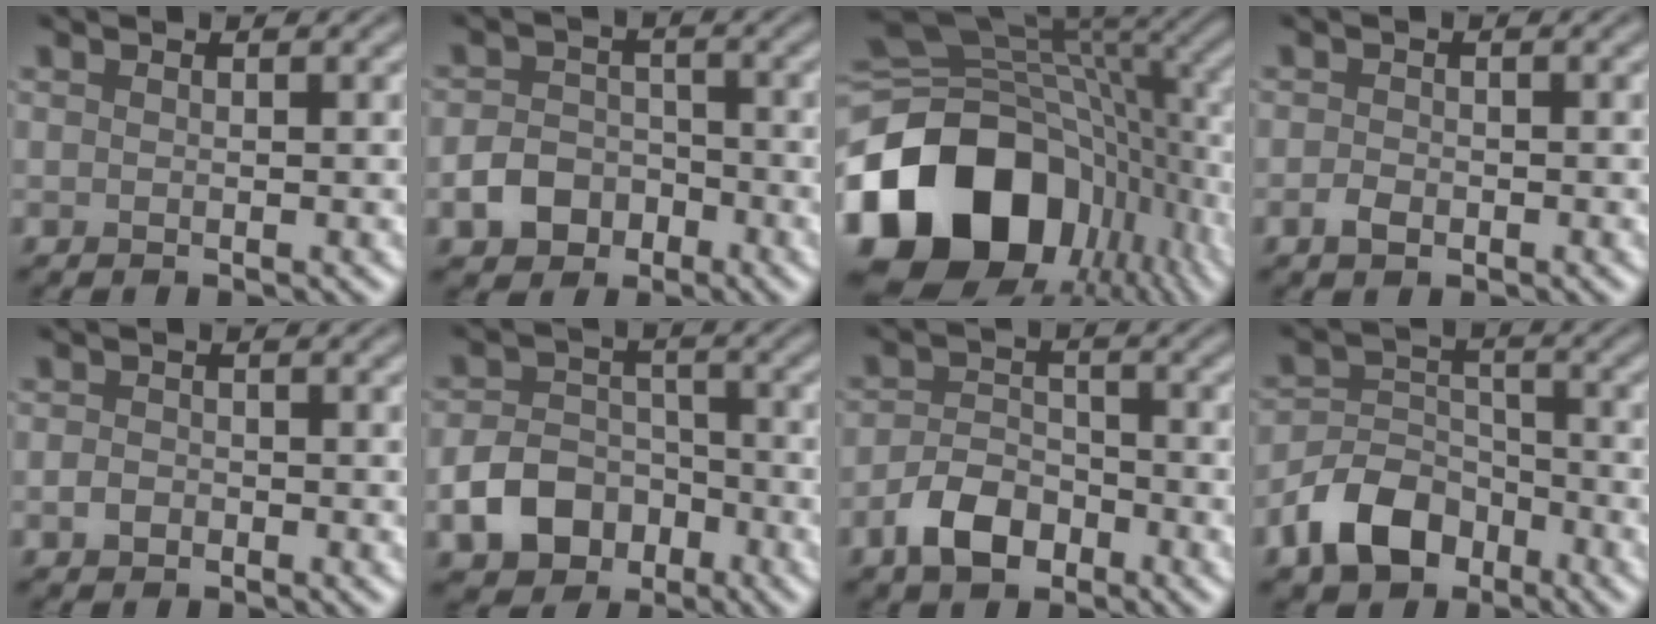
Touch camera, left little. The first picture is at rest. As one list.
[{"total": 3.6, "force": [-1.8, 2.7, 1.5], "torque": [-0.025, 0.000, -0.034]}, {"total": 17.8, "force": [-5.7, 12.7, 11.1], "torque": [-0.231, -0.024, -0.097]}, {"total": 1.4, "force": [-0.7, 0.9, 0.8], "torque": [-0.015, -0.001, -0.015]}, {"total": 1.1, "force": [-0.5, 0.9, 0.5], "torque": [-0.009, -0.001, -0.013]}, {"total": 5.4, "force": [-2.5, 4.0, 2.6], "torque": [-0.045, -0.004, -0.048]}, {"total": 4.1, "force": [-2.4, 2.5, 2.3], "torque": [-0.039, 0.001, -0.051]}, {"total": 6.1, "force": [-3.7, 3.9, 2.8], "torque": [-0.051, -0.002, -0.078]}]